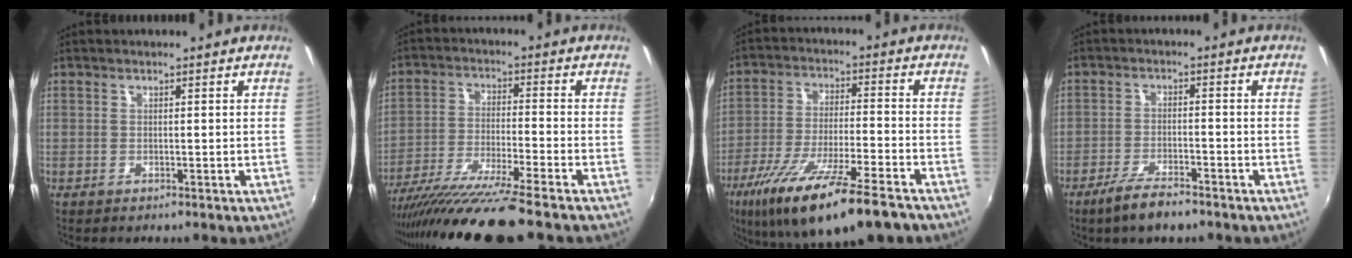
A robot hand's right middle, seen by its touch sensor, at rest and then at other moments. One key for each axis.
{"total": 15.2, "fx": -12.7, "fy": -1.2, "fz": 8.2, "tx": -0.162, "ty": -0.042, "tz": -0.222}
{"total": 20.1, "fx": -13.9, "fy": 3.4, "fz": 14.0, "tx": -0.260, "ty": -0.047, "tz": -0.234}
{"total": 6.5, "fx": -5.0, "fy": 1.5, "fz": 4.0, "tx": -0.097, "ty": -0.009, "tz": -0.089}